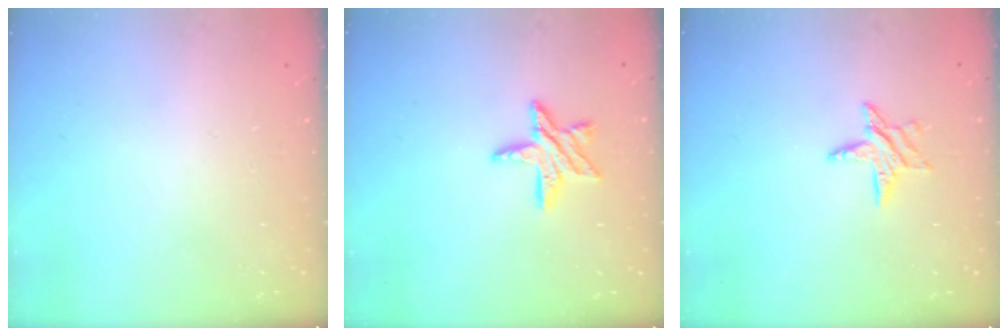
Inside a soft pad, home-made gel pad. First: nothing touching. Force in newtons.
{"total": 10.0, "press": 9.9, "slide": 0.9}
{"total": 6.5, "press": 6.5, "slide": 0.5}